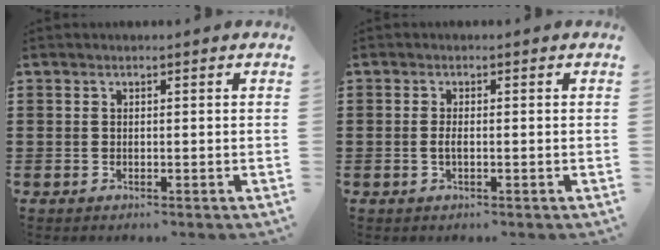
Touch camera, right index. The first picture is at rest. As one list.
[{"total": 1.5, "force": [-0.3, 0.3, 1.5], "torque": [-0.035, -0.006, -0.007]}]